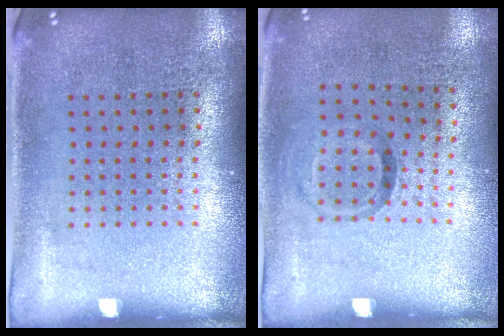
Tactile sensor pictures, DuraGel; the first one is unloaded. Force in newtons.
{"total": 1.0, "press": 0.6, "slide": 0.8}